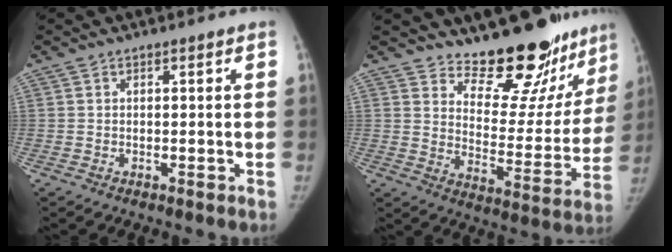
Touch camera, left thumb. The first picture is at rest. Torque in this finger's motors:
{"motor_torque": [0.22, 0.04, 0.31, -0.22, 0.05]}